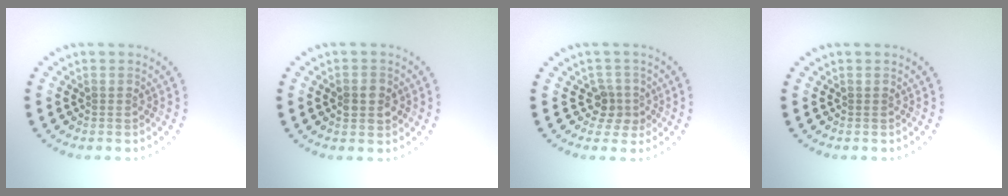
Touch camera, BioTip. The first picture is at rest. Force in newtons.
{"total": 2.0, "press": 2.0, "slide": 0.2}
{"total": 2.5, "press": 1.8, "slide": 1.7}
{"total": 0.0}